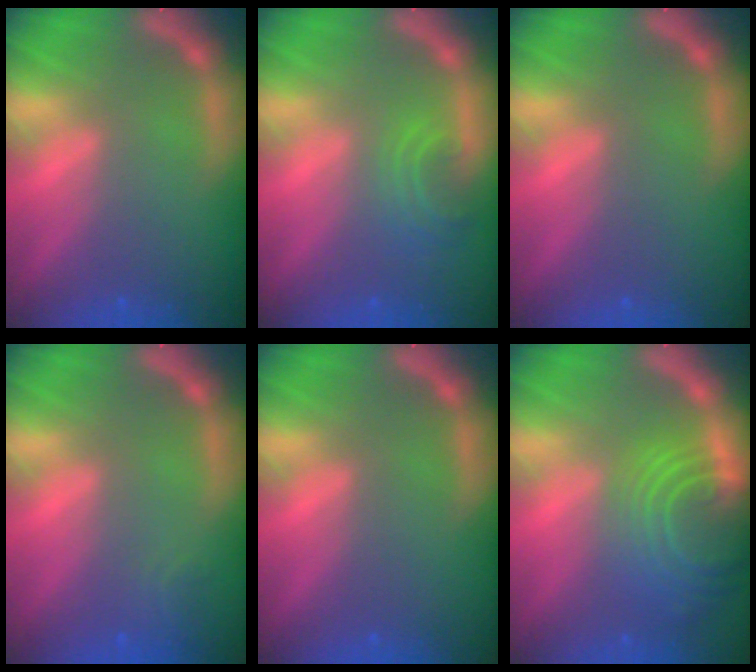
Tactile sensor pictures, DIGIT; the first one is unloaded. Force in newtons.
{"total": 2.9}
{"total": 0.0}
{"total": 1.4}
{"total": 0.0}
{"total": 10.0}